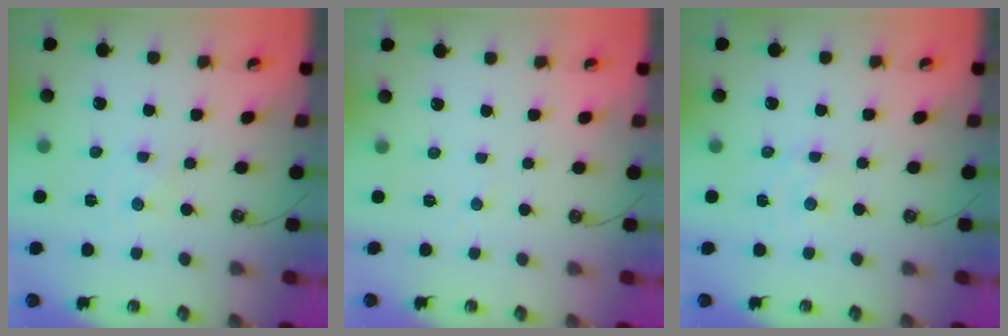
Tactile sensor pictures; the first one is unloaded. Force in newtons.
{"total": 2.2, "press": 2.1, "slide": 0.3}
{"total": 2.0, "press": 2.0, "slide": 0.3}